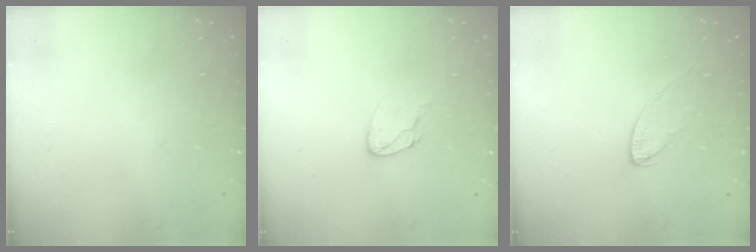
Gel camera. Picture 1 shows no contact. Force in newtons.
{"total": 5.6, "press": 5.6, "slide": 0.4}
{"total": 5.7, "press": 5.7, "slide": 0.4}